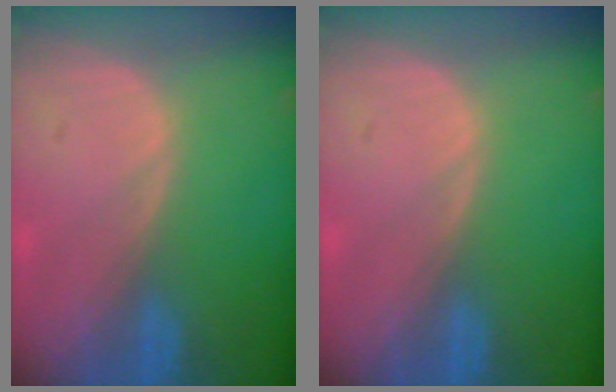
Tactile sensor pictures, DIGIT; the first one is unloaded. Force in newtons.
{"total": 0.0}